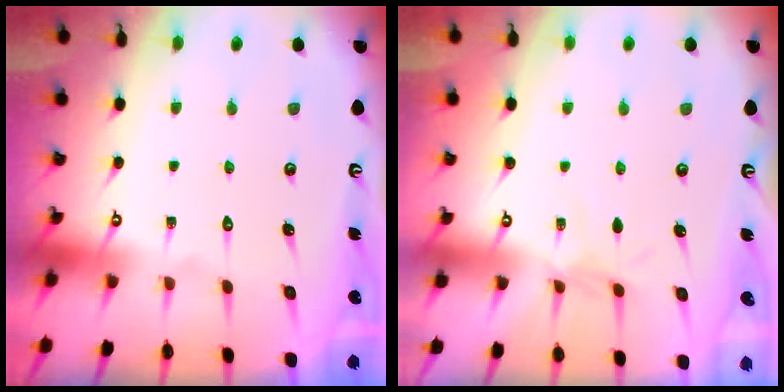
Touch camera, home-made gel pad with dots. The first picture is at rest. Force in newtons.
{"total": 3.4, "press": 3.4, "slide": 0.5}